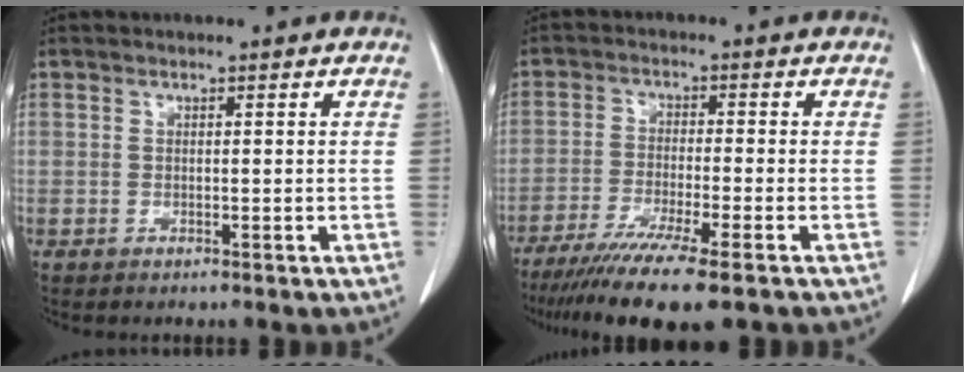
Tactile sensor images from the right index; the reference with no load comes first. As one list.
[{"total": 11.8, "force": [-8.7, 0.2, 7.9], "torque": [-0.130, -0.030, -0.139]}]